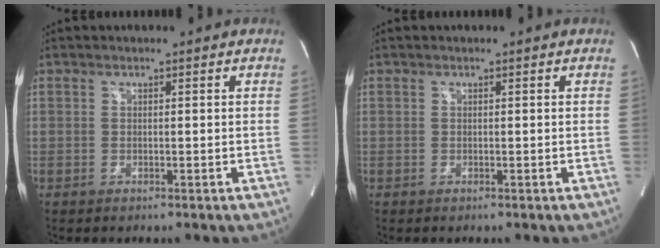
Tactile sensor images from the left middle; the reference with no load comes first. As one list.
[{"total": 0.0}]